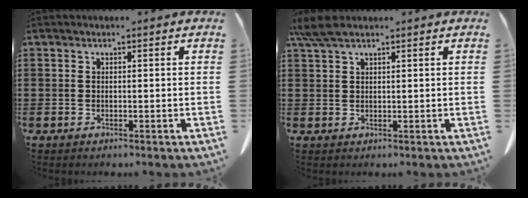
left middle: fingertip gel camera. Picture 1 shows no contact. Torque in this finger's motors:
{"motor_torque": [0.69, 0.55, 0.07, 0.04]}